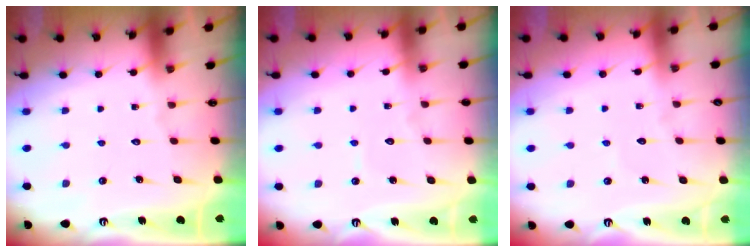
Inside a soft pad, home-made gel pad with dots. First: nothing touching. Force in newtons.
{"total": 3.5, "press": 3.4, "slide": 0.4}
{"total": 2.0, "press": 2.0, "slide": 0.1}